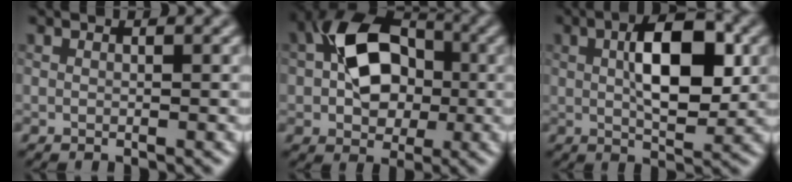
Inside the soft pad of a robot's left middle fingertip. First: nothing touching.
{"total": 8.5, "force": [-0.2, 5.9, 6.1], "torque": [-0.117, 0.015, -0.008]}
{"total": 6.5, "force": [0.7, 2.6, 5.9], "torque": [-0.101, 0.009, 0.018]}